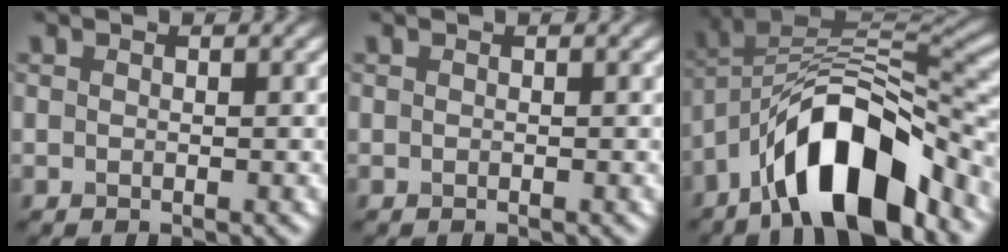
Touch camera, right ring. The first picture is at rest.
{"total": 0.0}
{"total": 11.6, "force": [-6.3, 4.3, 8.8], "torque": [-0.132, 0.017, -0.121]}